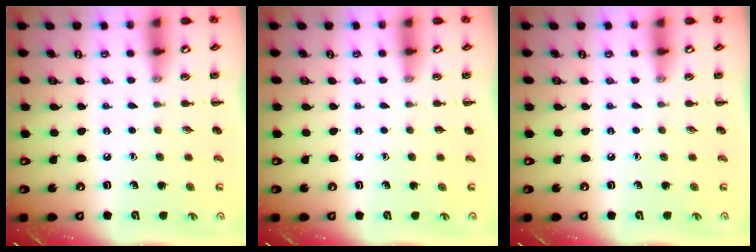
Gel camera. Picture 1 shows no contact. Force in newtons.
{"total": 0.0}
{"total": 0.0}